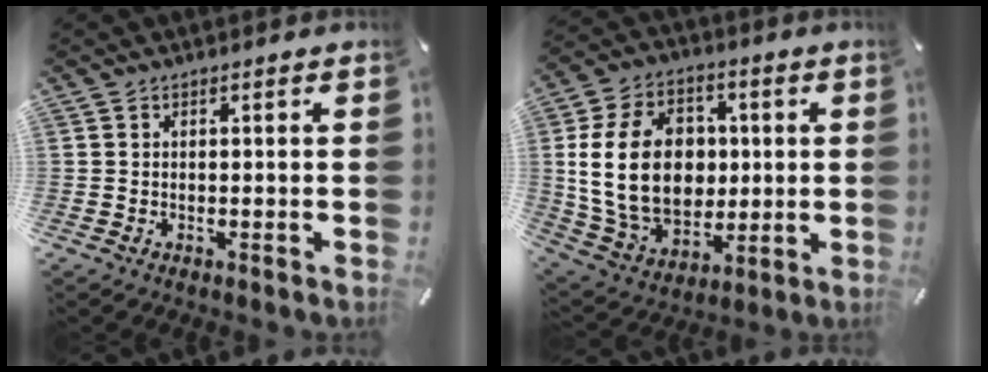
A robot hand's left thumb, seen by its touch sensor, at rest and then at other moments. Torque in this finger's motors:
{"motor_torque": [1.96, 1.97, 2.33, 0.06, 0.73]}